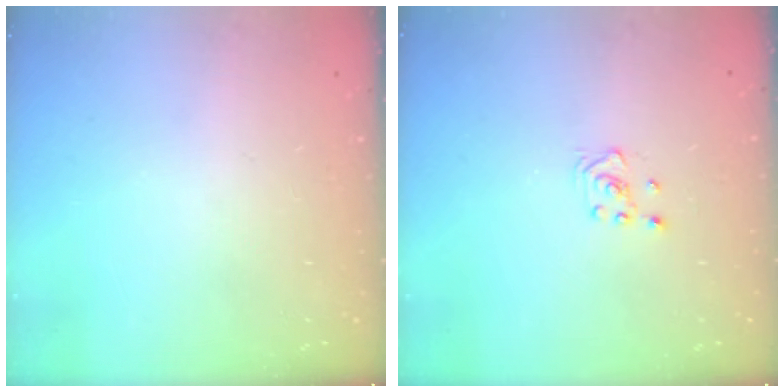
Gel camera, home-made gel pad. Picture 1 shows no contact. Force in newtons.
{"total": 2.8, "press": 2.6, "slide": 1.1}